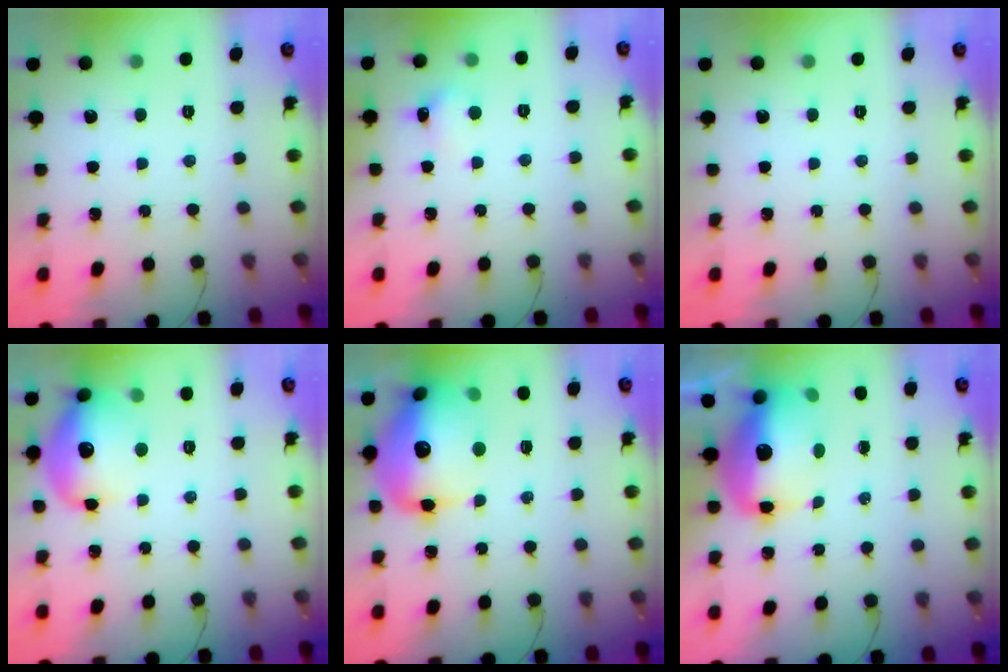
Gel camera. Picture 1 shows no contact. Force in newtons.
{"total": 5.1, "press": 5.0, "slide": 1.3}
{"total": 0.0}
{"total": 15.7, "press": 15.6, "slide": 1.1}
{"total": 20.7, "press": 20.5, "slide": 3.3}
{"total": 14.9, "press": 14.6, "slide": 3.1}